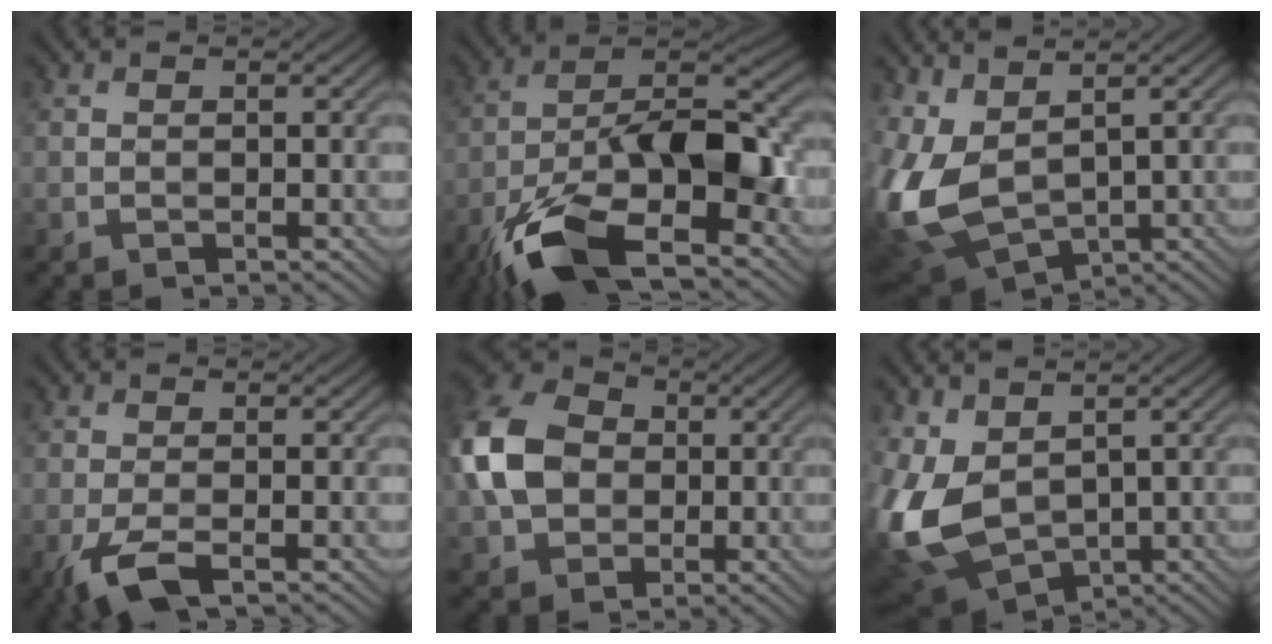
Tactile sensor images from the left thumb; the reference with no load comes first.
{"total": 17.2, "force": [-8.7, 7.0, 13.1], "torque": [-0.233, -0.018, -0.165]}
{"total": 10.7, "force": [1.9, 6.1, 8.6], "torque": [-0.248, -0.010, 0.047]}
{"total": 3.9, "force": [-2.2, 1.1, 3.0], "torque": [-0.068, -0.003, -0.049]}
{"total": 11.5, "force": [0.2, 9.0, 7.2], "torque": [-0.192, 0.018, -0.007]}
{"total": 11.0, "force": [1.0, 7.1, 8.4], "torque": [-0.240, -0.010, 0.024]}